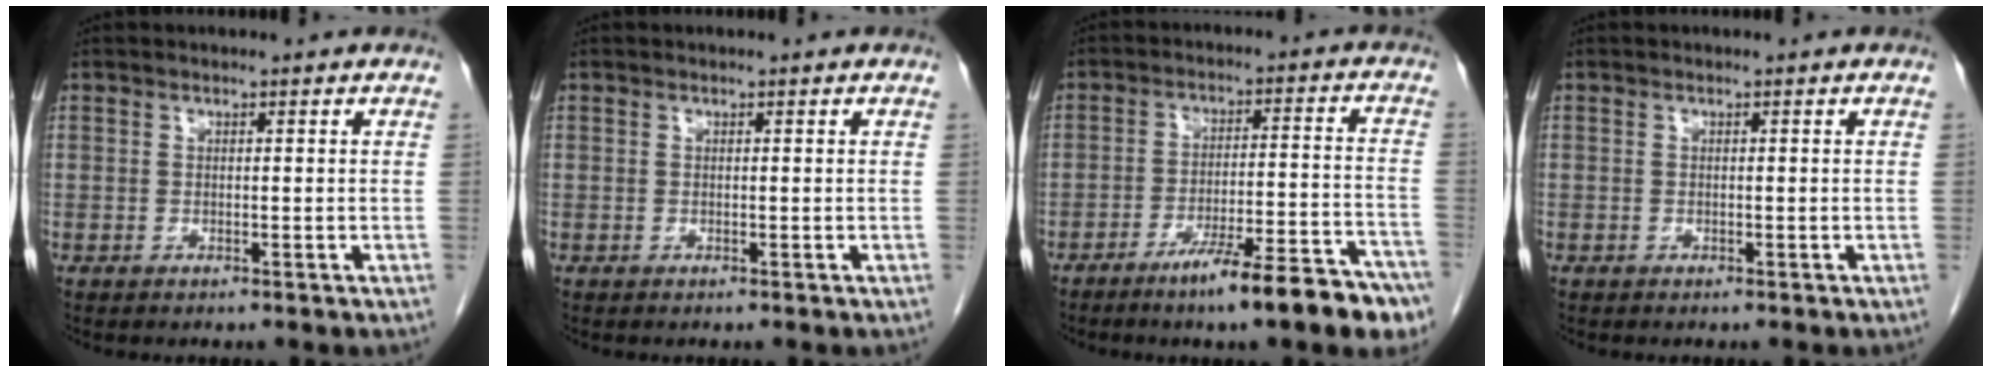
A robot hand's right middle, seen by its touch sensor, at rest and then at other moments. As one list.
[{"total": 0.0}, {"total": 13.6, "force": [-9.5, 1.1, 9.7], "torque": [-0.113, 0.014, -0.143]}, {"total": 0.0}]